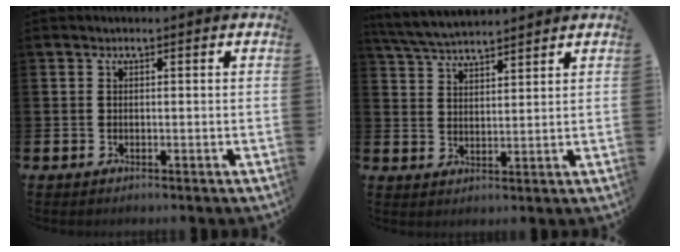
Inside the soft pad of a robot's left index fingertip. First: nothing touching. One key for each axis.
{"total": 5.1, "fx": 5.0, "fy": 0.5, "fz": 0.9, "tx": -0.040, "ty": -0.023, "tz": 0.092}